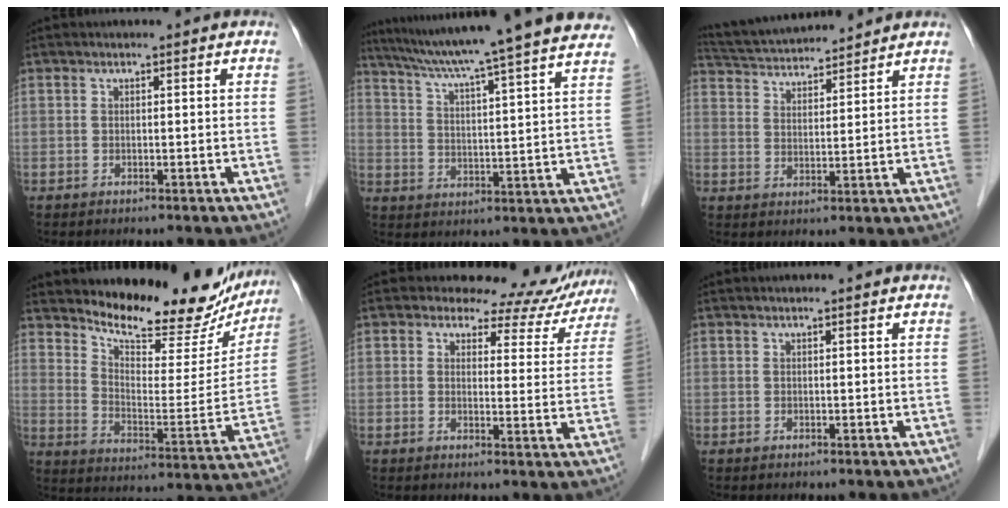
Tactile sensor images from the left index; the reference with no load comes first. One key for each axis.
{"total": 24.5, "fx": 21.2, "fy": -0.9, "fz": 12.1, "tx": -0.201, "ty": -0.013, "tz": 0.287}
{"total": 12.0, "fx": 11.4, "fy": 1.1, "fz": 3.7, "tx": -0.077, "ty": 0.025, "tz": 0.191}
{"total": 20.5, "fx": 18.5, "fy": 5.4, "fz": 7.0, "tx": -0.091, "ty": -0.044, "tz": 0.246}
{"total": 9.2, "fx": 8.7, "fy": 3.0, "fz": 0.5, "tx": 0.014, "ty": -0.022, "tz": 0.082}
{"total": 0.6, "fx": 0.6, "fy": -0.1, "fz": 0.2, "tx": -0.004, "ty": 0.019, "tz": 0.015}